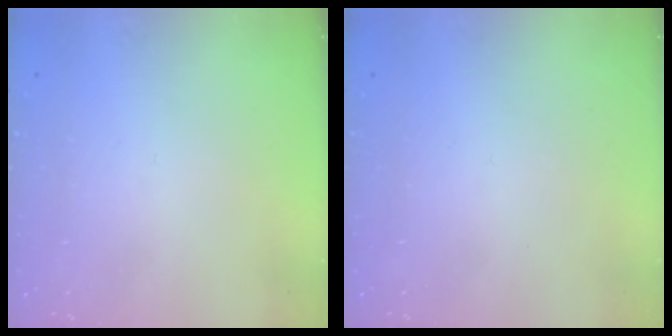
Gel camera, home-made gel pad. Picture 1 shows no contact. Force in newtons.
{"total": 1.6, "press": 1.6, "slide": 0.1}